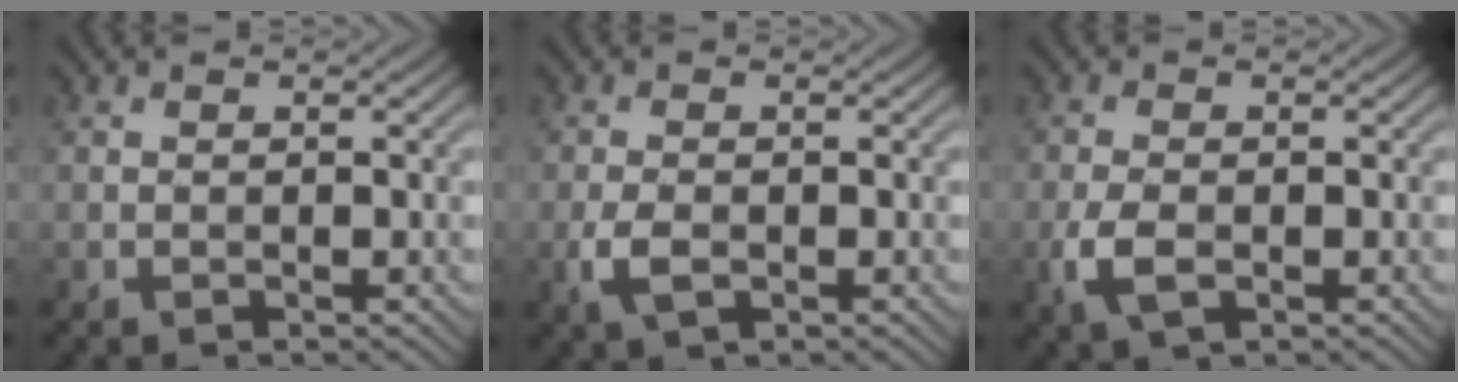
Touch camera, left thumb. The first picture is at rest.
{"total": 3.0, "force": [-1.0, 1.6, 2.3], "torque": [-0.058, -0.006, -0.023]}
{"total": 3.8, "force": [-1.3, 1.9, 3.0], "torque": [-0.074, -0.006, -0.029]}